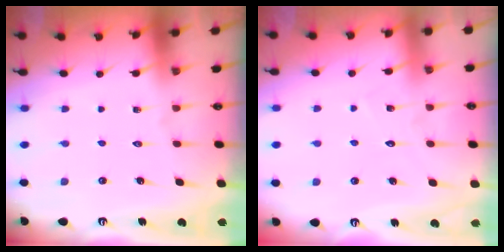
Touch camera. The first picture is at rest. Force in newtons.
{"total": 3.9, "press": 3.8, "slide": 0.4}